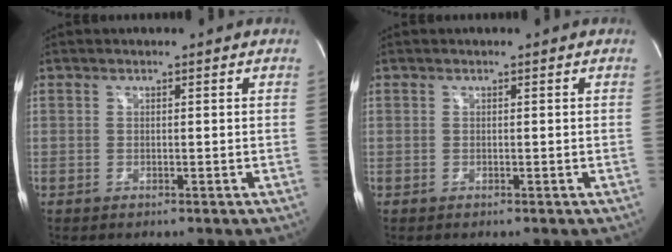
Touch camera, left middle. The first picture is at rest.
{"total": 0.0}